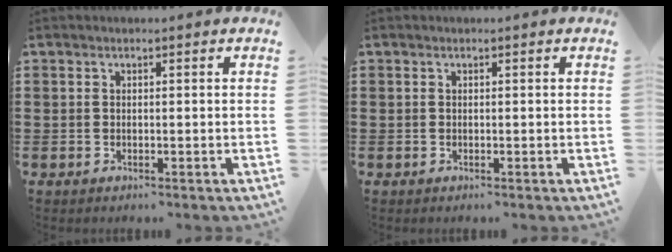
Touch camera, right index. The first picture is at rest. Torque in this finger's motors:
{"motor_torque": [0.00, 0.00, 0.00, 0.00]}